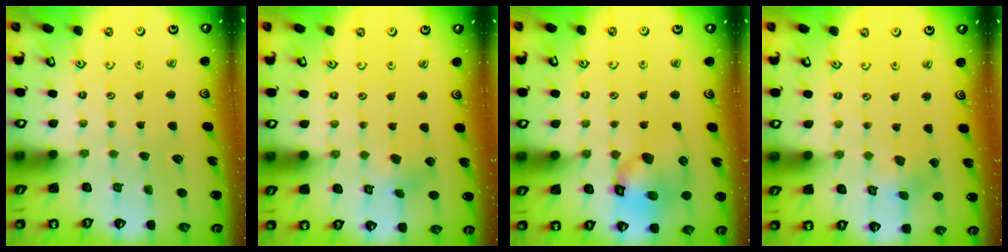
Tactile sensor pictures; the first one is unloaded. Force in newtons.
{"total": 4.7, "press": 4.6, "slide": 0.4}
{"total": 12.9, "press": 12.8, "slide": 1.8}
{"total": 2.6, "press": 2.6, "slide": 0.1}